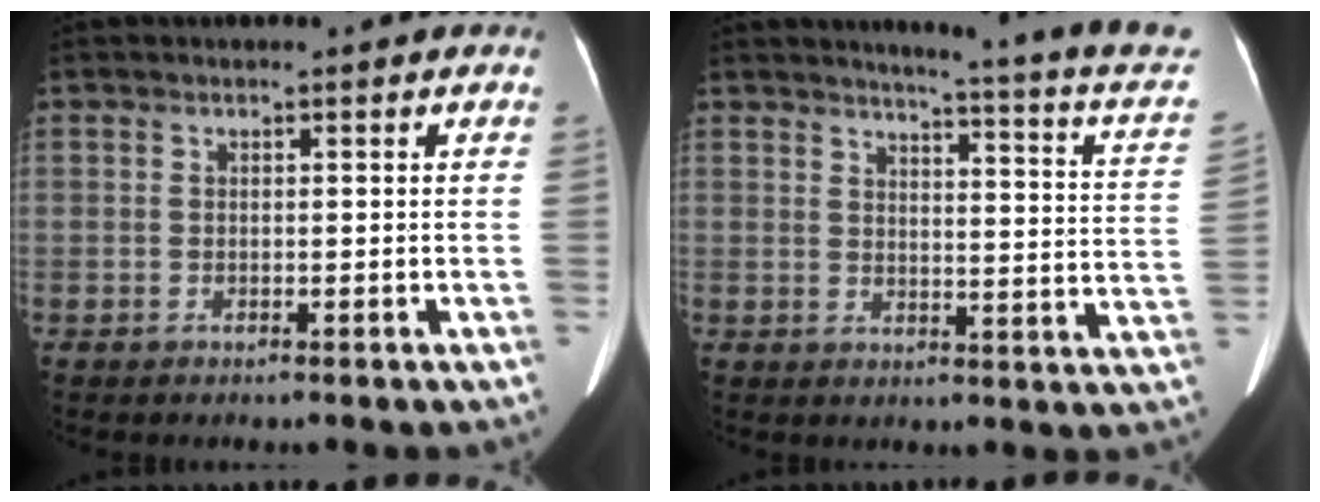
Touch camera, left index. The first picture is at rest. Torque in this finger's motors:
{"motor_torque": [0.40, -1.04, 0.04, 0.05]}